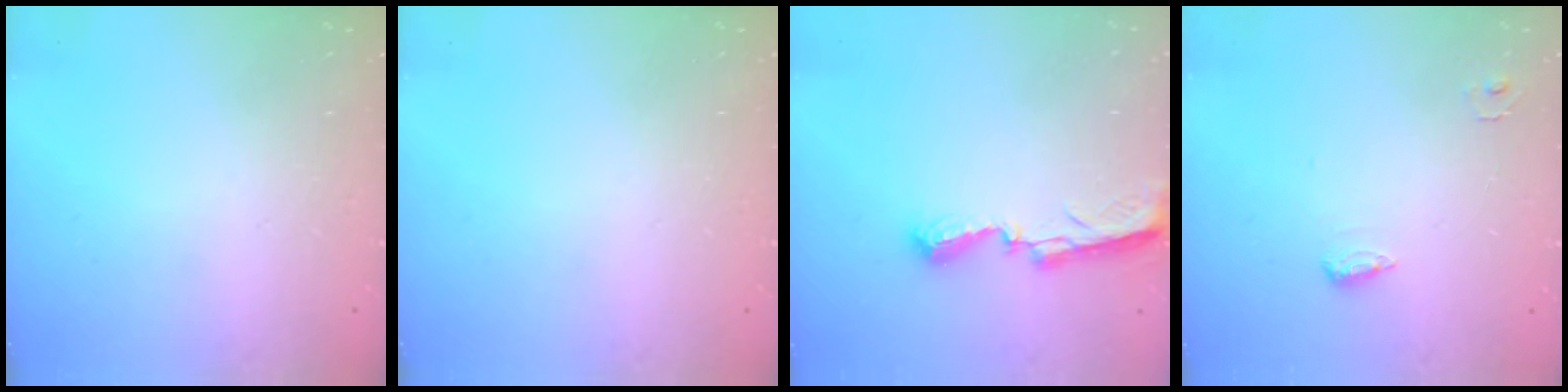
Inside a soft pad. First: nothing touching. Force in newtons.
{"total": 0.0}
{"total": 8.9, "press": 8.9, "slide": 0.2}
{"total": 6.2, "press": 6.0, "slide": 1.2}